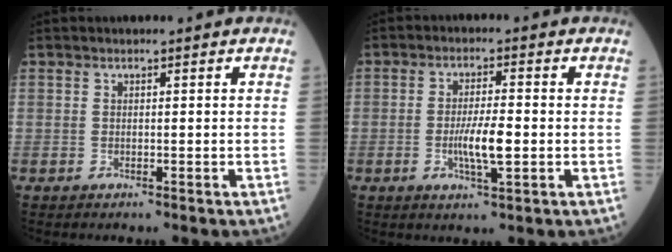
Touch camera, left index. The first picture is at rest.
{"total": 5.5, "force": [-1.0, 0.8, 5.3], "torque": [-0.105, -0.007, -0.018]}